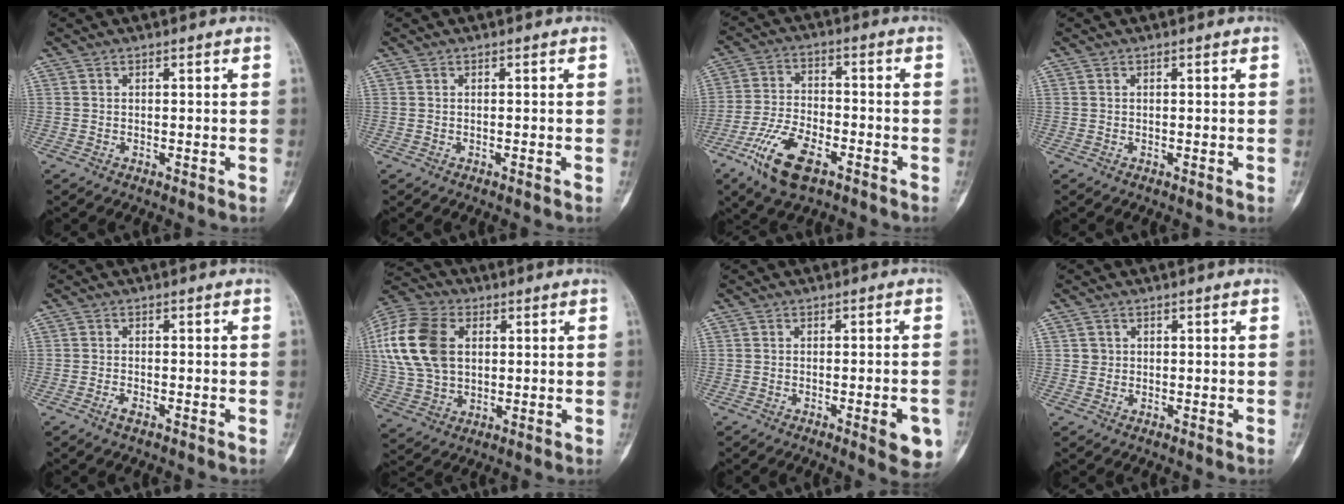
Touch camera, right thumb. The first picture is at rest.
{"total": 0.0}
{"total": 11.8, "force": [-6.5, 5.2, 8.4], "torque": [-0.168, 0.018, -0.122]}
{"total": 0.0}
{"total": 1.5, "force": [-1.0, 0.4, 1.1], "torque": [-0.026, 0.003, -0.021]}
{"total": 17.8, "force": [3.5, 12.2, 12.4], "torque": [-0.257, 0.009, 0.066]}
{"total": 6.4, "force": [-2.5, 1.6, 5.7], "torque": [-0.057, 0.002, -0.026]}
{"total": 1.3, "force": [0.2, 1.2, 0.1], "torque": [0.008, 0.003, 0.002]}